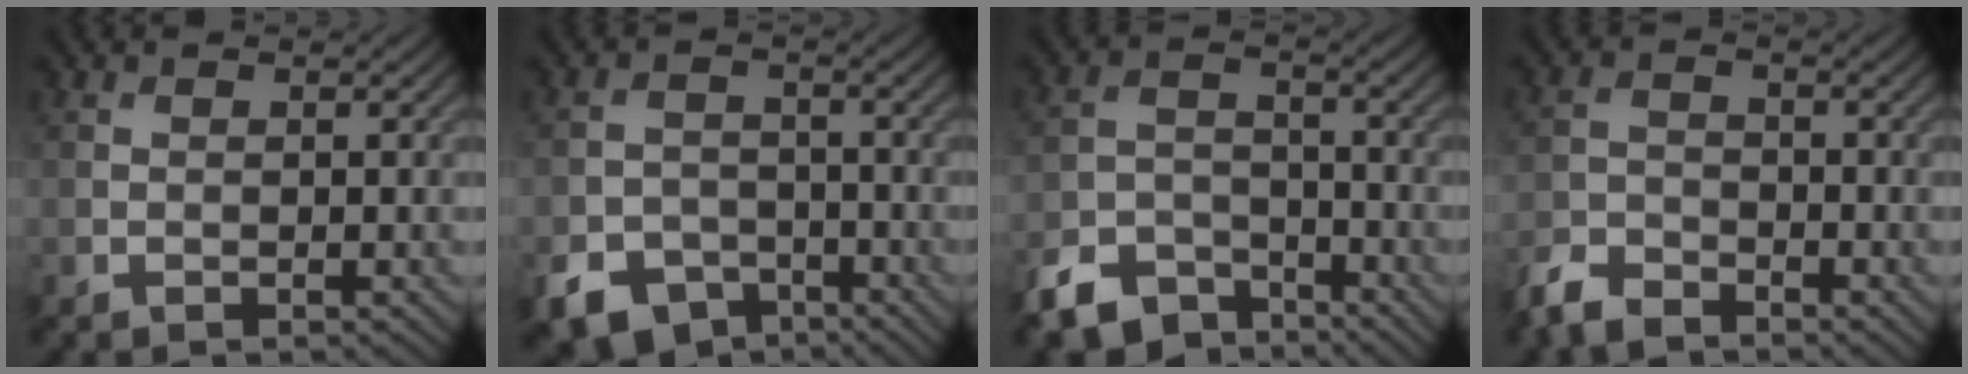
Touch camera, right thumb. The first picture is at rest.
{"total": 6.8, "force": [-4.7, 4.2, 2.5], "torque": [-0.054, -0.015, -0.086]}
{"total": 7.6, "force": [-5.9, 3.8, 2.8], "torque": [-0.060, -0.014, -0.119]}
{"total": 4.2, "force": [-3.7, 1.4, 1.4], "torque": [-0.032, -0.008, -0.086]}